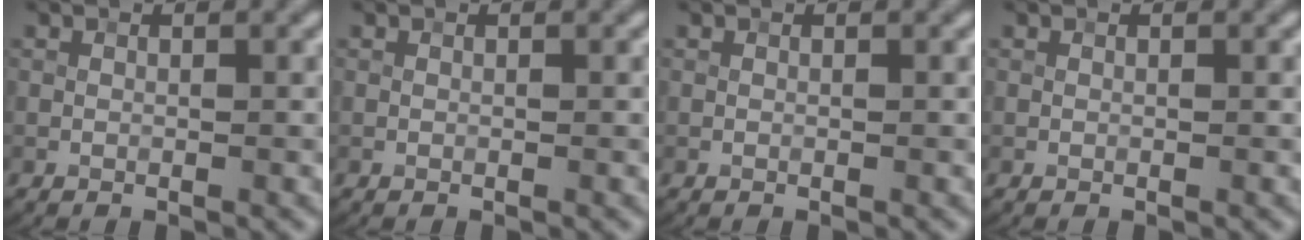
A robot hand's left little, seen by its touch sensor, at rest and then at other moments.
{"total": 0.0}
{"total": 0.0}
{"total": 0.0}